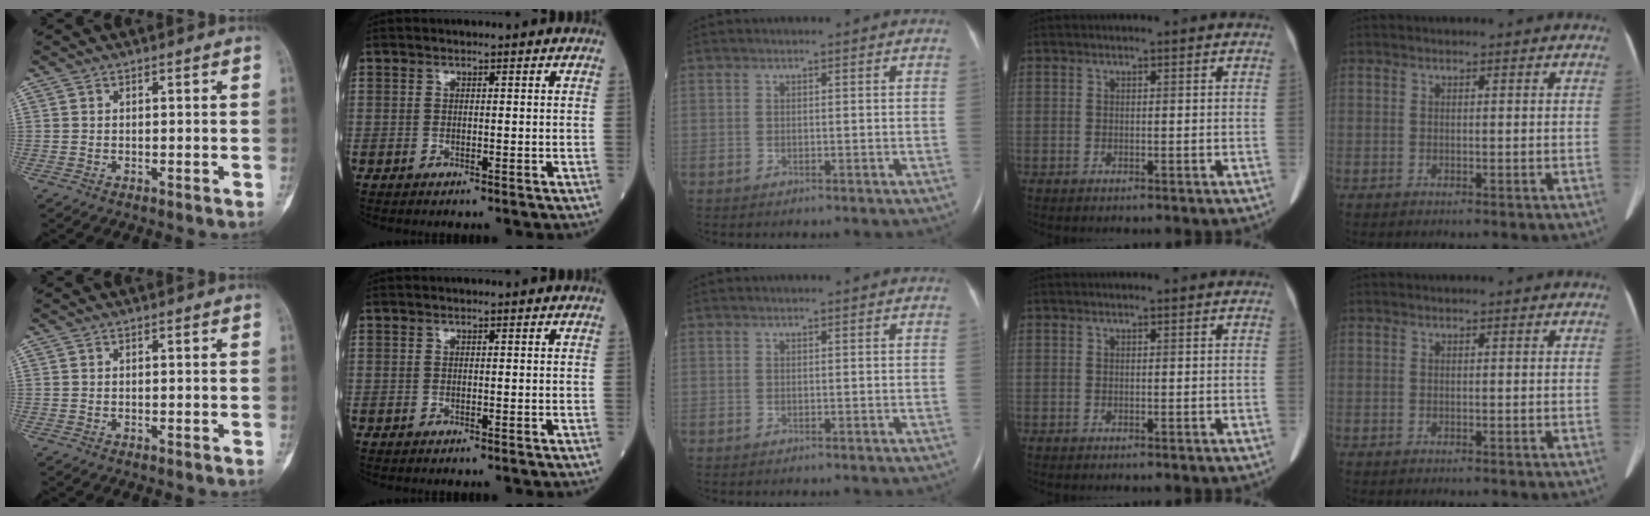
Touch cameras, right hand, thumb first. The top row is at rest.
{}